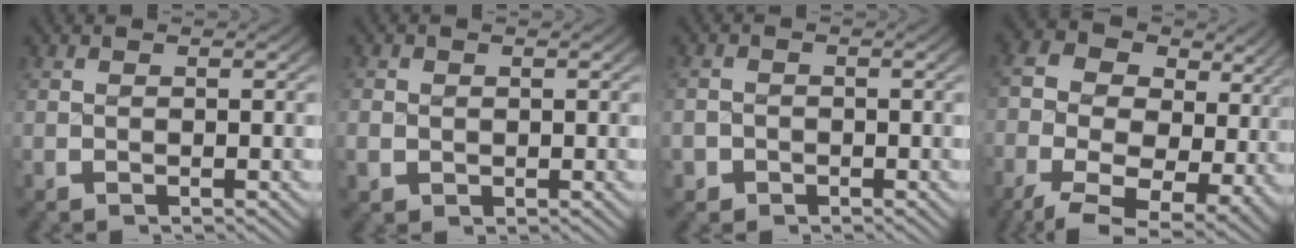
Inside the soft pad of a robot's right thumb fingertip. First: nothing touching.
{"total": 1.7, "force": [0.0, 1.6, 0.5], "torque": [-0.013, -0.002, 0.004]}
{"total": 1.9, "force": [-1.1, 1.6, 0.0], "torque": [0.002, -0.008, -0.018]}
{"total": 13.1, "force": [-1.9, 9.7, 8.6], "torque": [-0.169, -0.053, -0.017]}